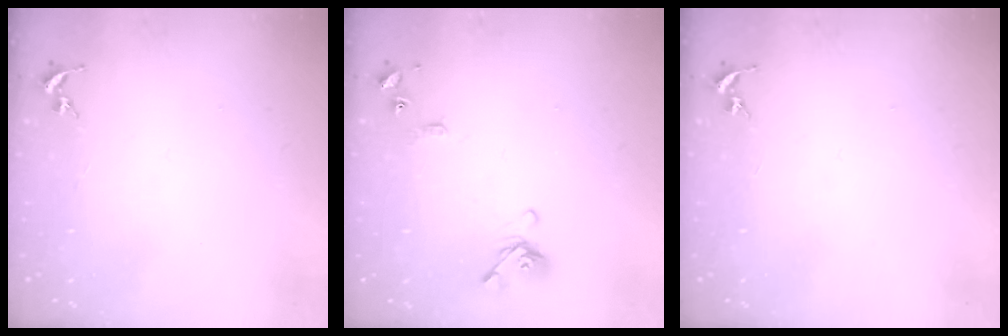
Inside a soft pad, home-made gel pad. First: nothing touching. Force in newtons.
{"total": 10.1, "press": 10.0, "slide": 1.4}
{"total": 0.0}